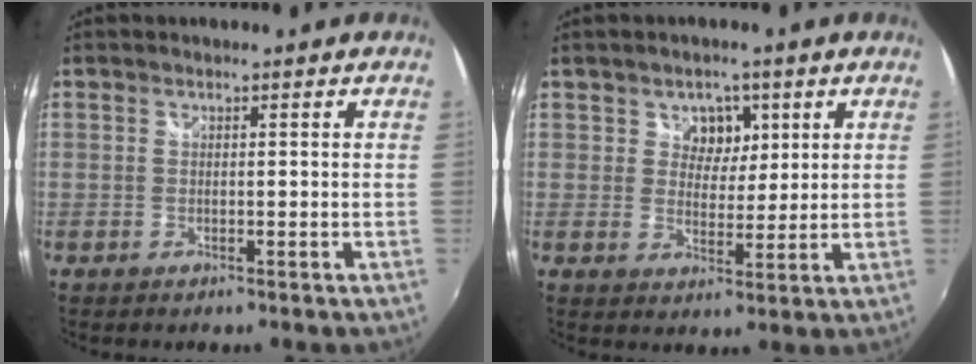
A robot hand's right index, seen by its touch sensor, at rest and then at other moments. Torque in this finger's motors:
{"motor_torque": [0.39, 0.38, 0.17, 0.03]}